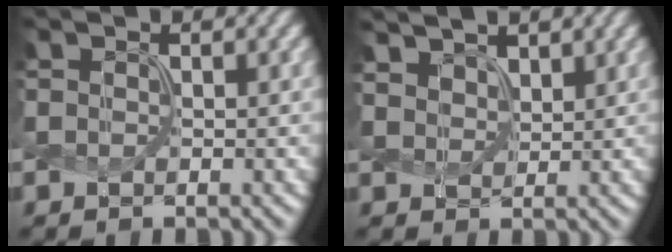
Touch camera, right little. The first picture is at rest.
{"total": 4.3, "force": [3.5, 2.0, 1.6], "torque": [-0.056, 0.002, 0.063]}